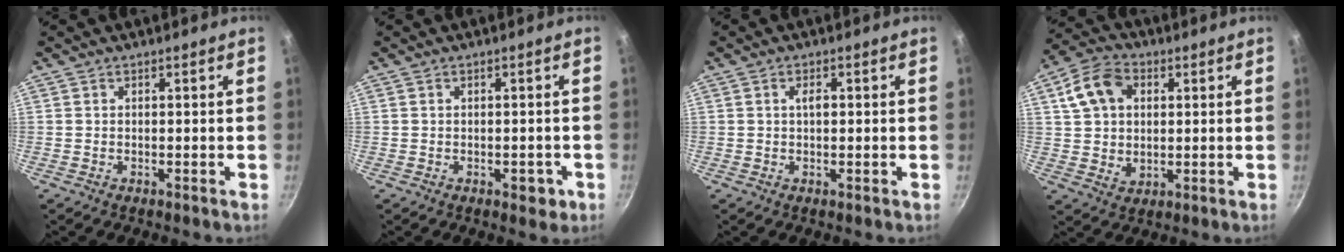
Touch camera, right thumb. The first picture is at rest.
{"total": 3.0, "force": [-1.1, 1.8, 2.1], "torque": [-0.009, 0.011, -0.008]}
{"total": 1.9, "force": [0.2, 0.8, 1.7], "torque": [-0.026, 0.002, 0.001]}
{"total": 11.2, "force": [3.2, 8.2, 6.9], "torque": [-0.113, 0.002, 0.050]}